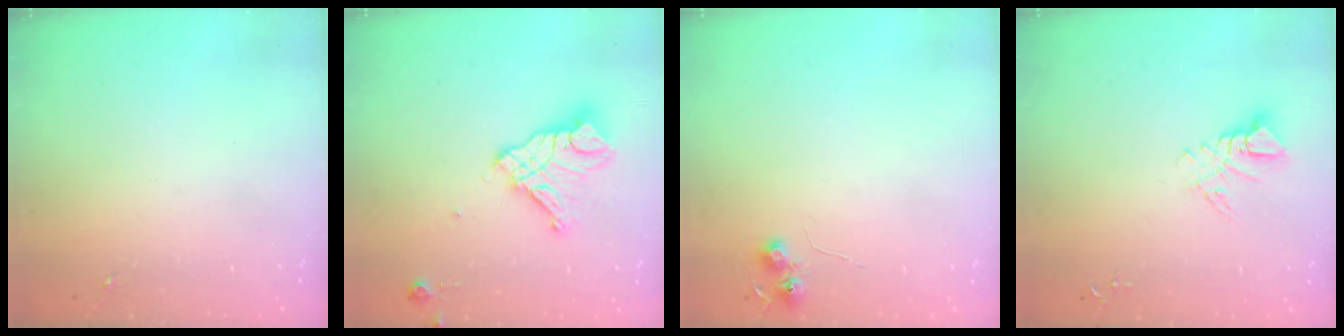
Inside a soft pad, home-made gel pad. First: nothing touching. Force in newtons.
{"total": 14.6, "press": 14.5, "slide": 1.4}
{"total": 5.6, "press": 5.6, "slide": 0.8}
{"total": 7.1, "press": 7.1, "slide": 0.7}